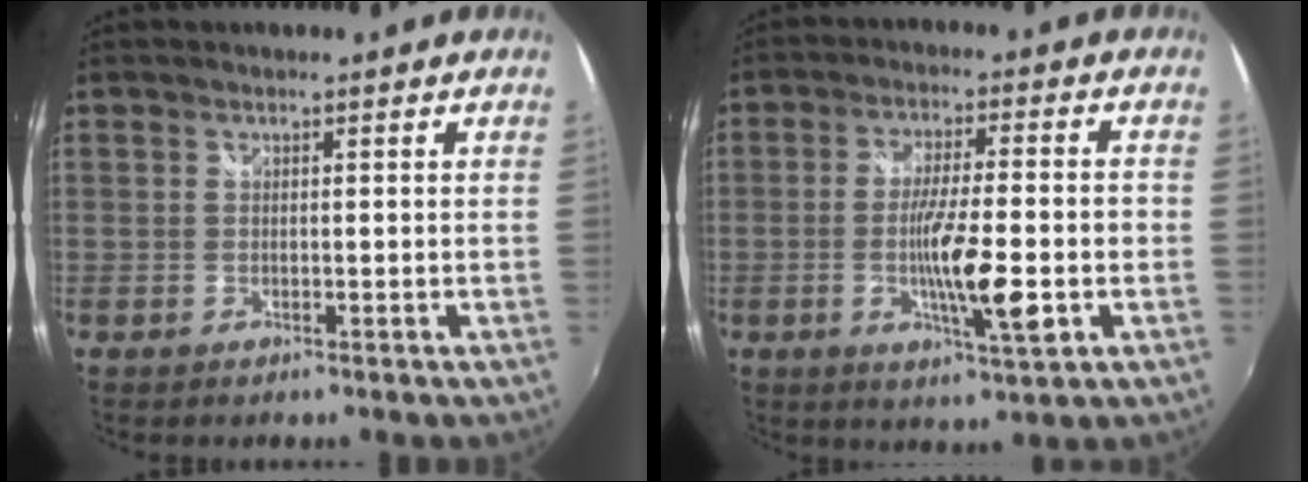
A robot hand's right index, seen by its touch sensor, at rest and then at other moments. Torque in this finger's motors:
{"motor_torque": [2.14, 0.00, 0.67, 0.20]}